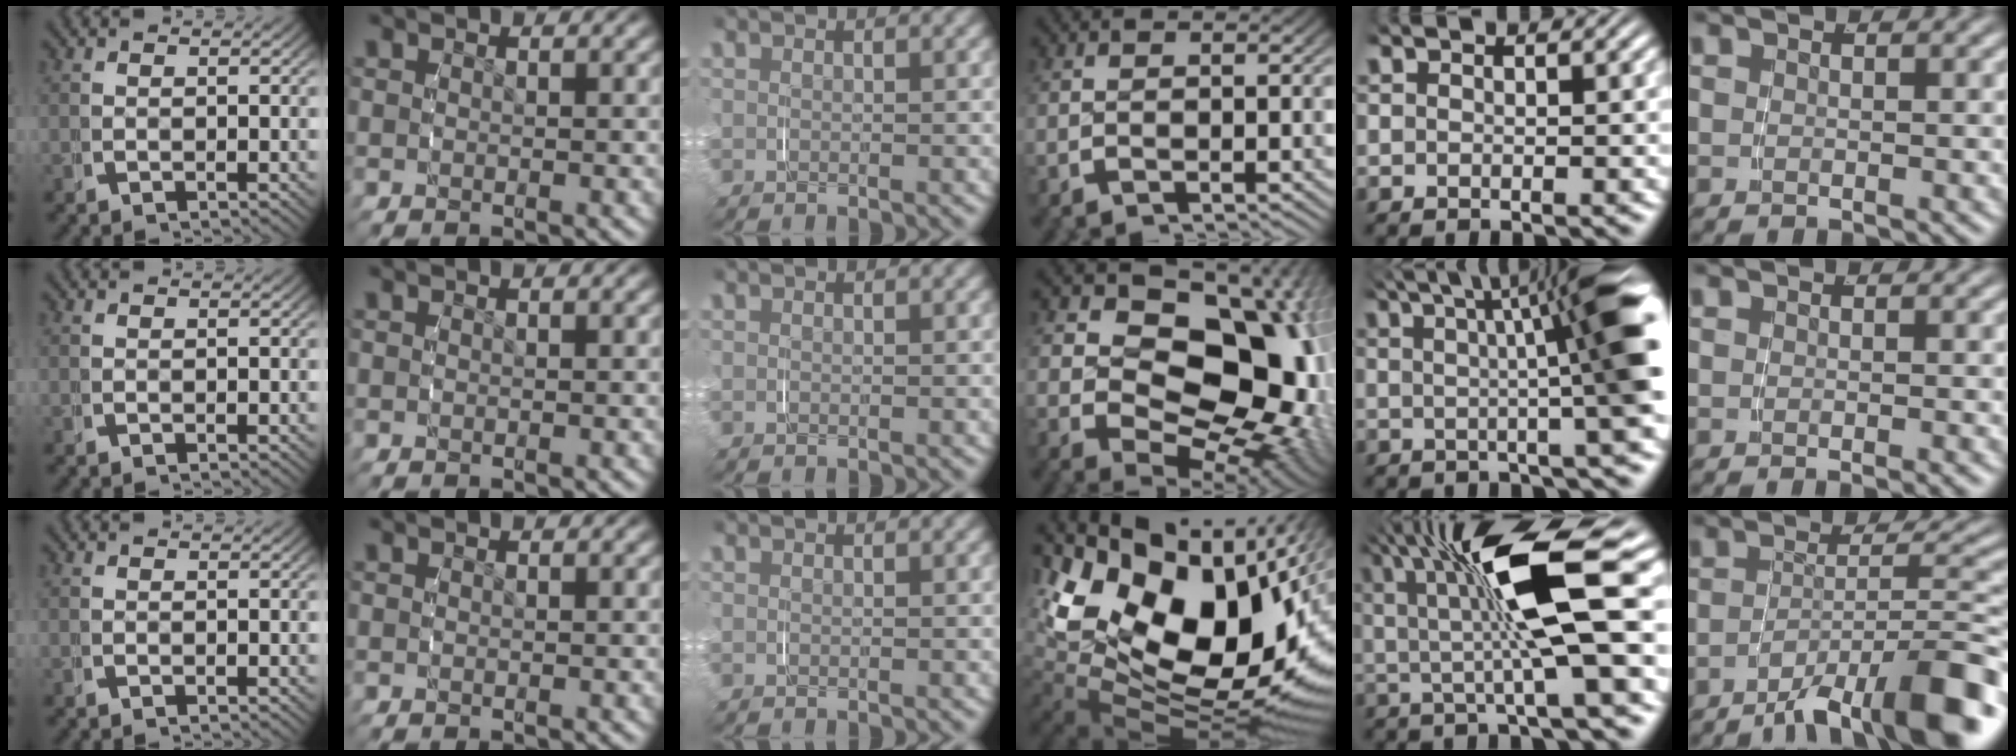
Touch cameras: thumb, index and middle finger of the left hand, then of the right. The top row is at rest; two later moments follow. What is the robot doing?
{"motion": "grasp_and_lifting", "object": "phone"}